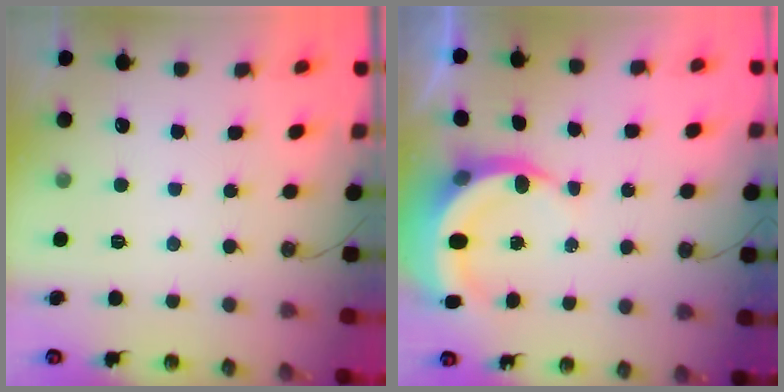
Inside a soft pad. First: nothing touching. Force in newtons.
{"total": 7.0, "press": 6.9, "slide": 1.0}